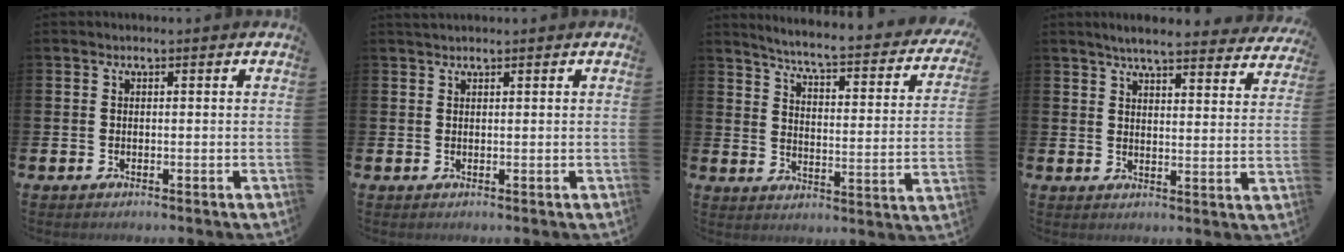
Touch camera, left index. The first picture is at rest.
{"total": 0.9, "force": [0.9, 0.1, 0.2], "torque": [-0.002, 0.001, 0.016]}
{"total": 4.9, "force": [4.3, 0.2, 2.1], "torque": [-0.057, -0.044, 0.062]}
{"total": 5.5, "force": [5.2, 0.3, 1.7], "torque": [-0.038, -0.032, 0.088]}